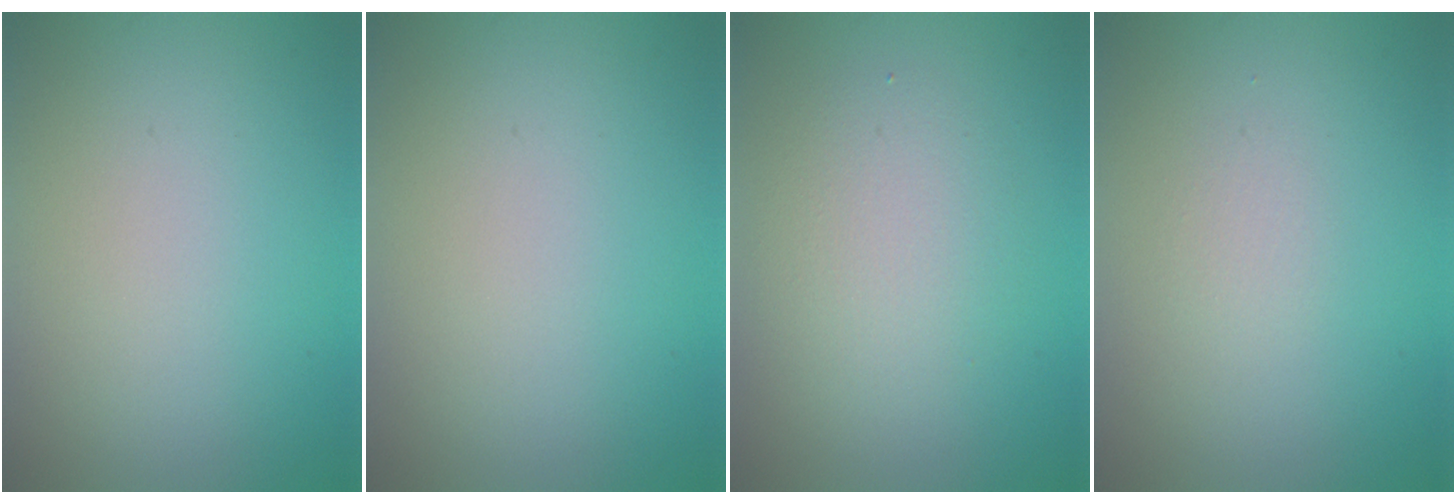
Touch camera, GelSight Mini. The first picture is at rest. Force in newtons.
{"total": 0.0}
{"total": 3.1, "press": 3.1, "slide": 0.1}
{"total": 0.8, "press": 0.8, "slide": 0.0}